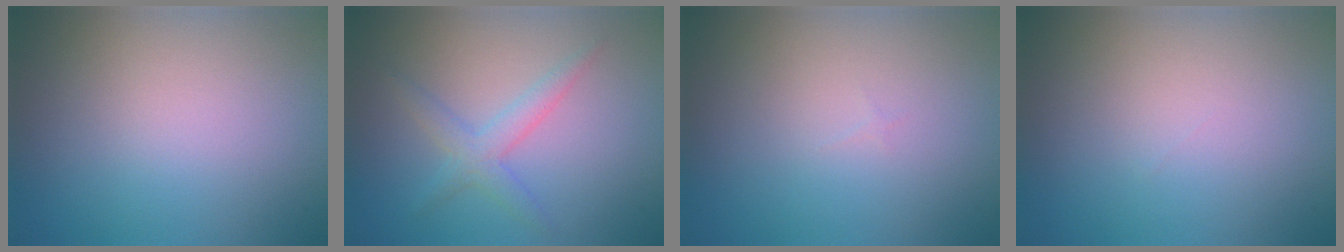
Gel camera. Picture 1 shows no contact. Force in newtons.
{"total": 2.3, "press": 2.3, "slide": 0.2}
{"total": 0.0}
{"total": 0.0}